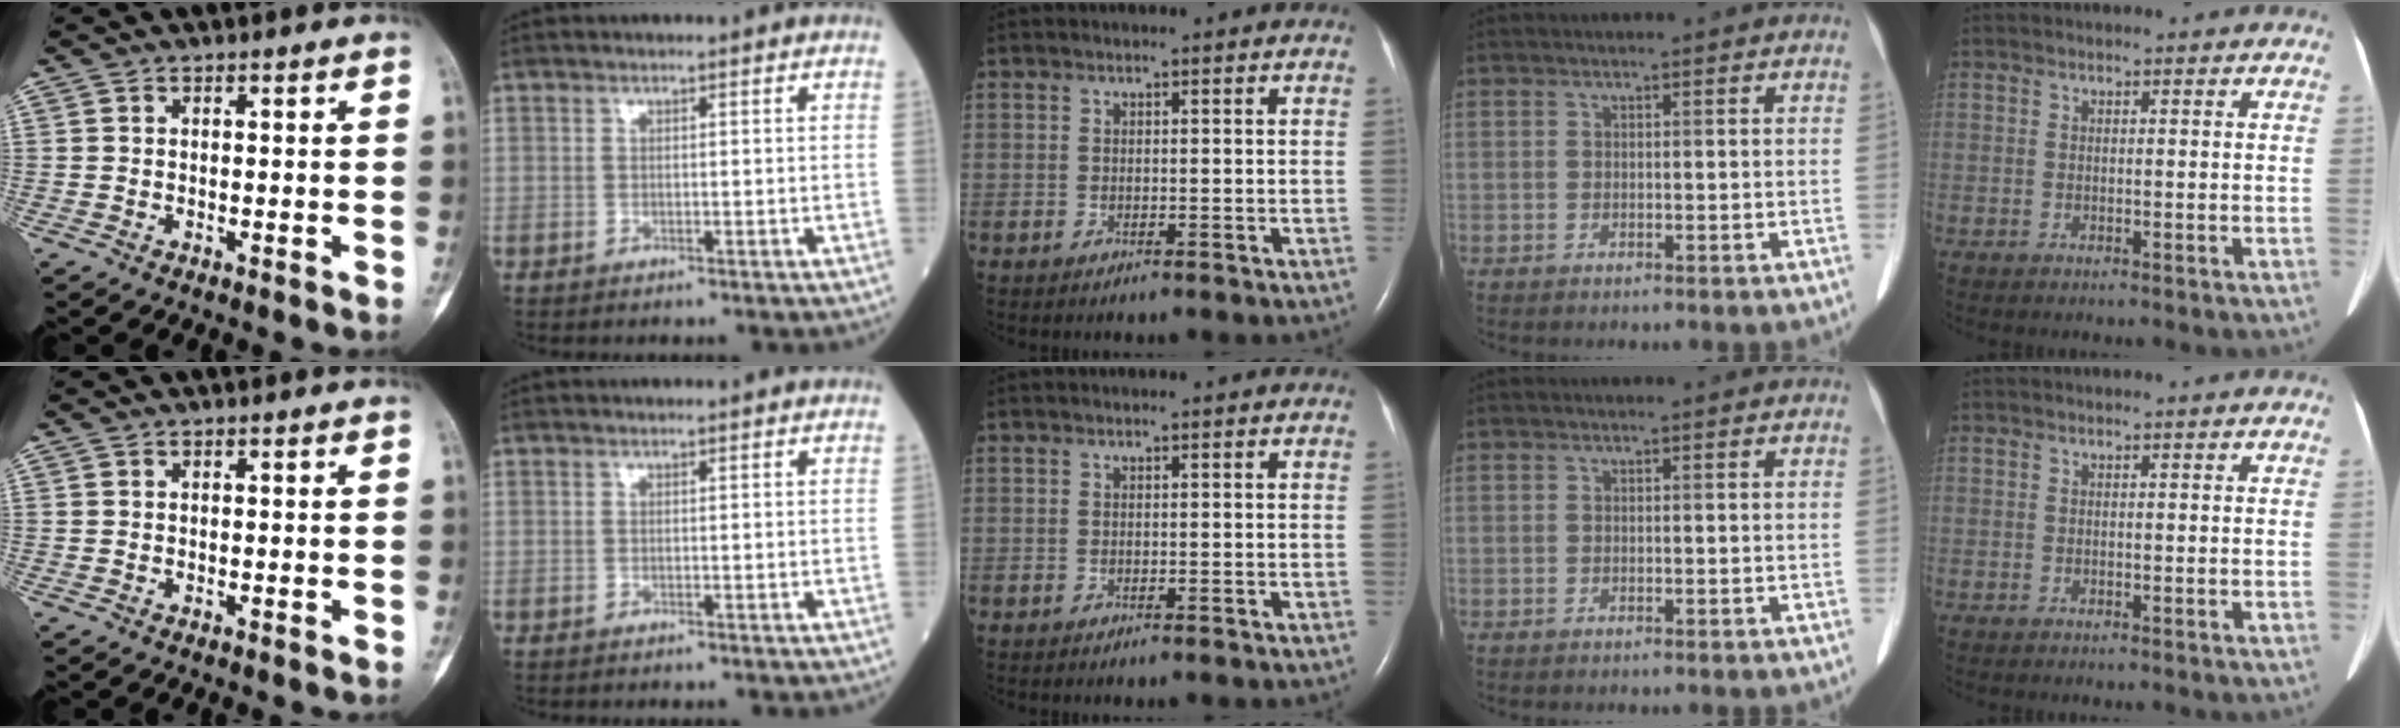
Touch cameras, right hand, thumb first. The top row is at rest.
{}